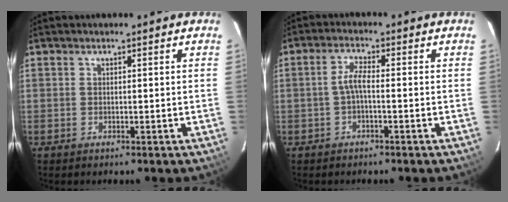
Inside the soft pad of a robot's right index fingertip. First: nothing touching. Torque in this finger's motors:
{"motor_torque": [0.60, 0.02, 0.46, 0.10]}